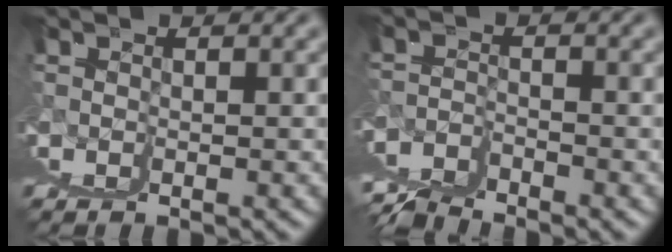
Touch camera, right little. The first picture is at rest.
{"total": 4.5, "force": [0.8, -4.2, 1.4], "torque": [0.003, 0.020, 0.020]}